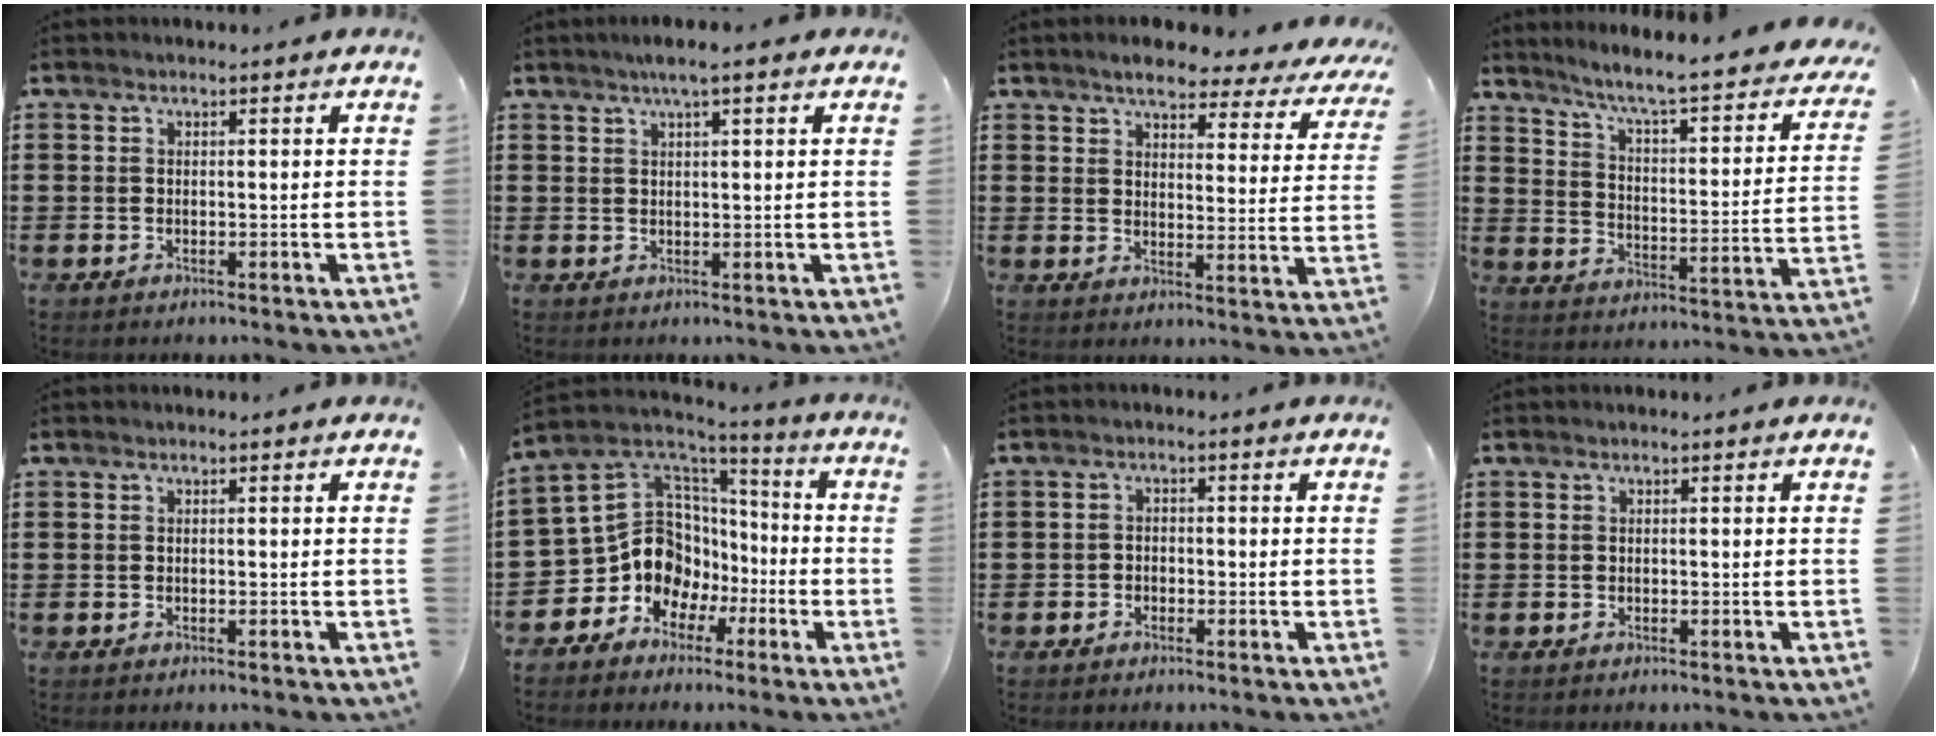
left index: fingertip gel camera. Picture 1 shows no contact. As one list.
[{"total": 2.9, "force": [1.9, 0.2, 2.2], "torque": [-0.046, 0.003, 0.033]}, {"total": 5.6, "force": [5.1, 1.1, 2.3], "torque": [-0.050, -0.029, 0.082]}, {"total": 6.0, "force": [4.8, -0.2, 3.7], "torque": [-0.092, -0.045, 0.071]}, {"total": 0.0}, {"total": 12.1, "force": [-2.9, 10.8, 4.6], "torque": [-0.134, -0.015, -0.052]}, {"total": 1.4, "force": [-1.0, 0.9, 0.1], "torque": [-0.007, 0.003, -0.023]}, {"total": 0.0}]